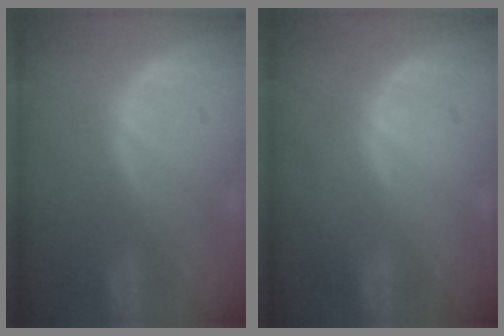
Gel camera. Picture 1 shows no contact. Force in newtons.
{"total": 0.0}